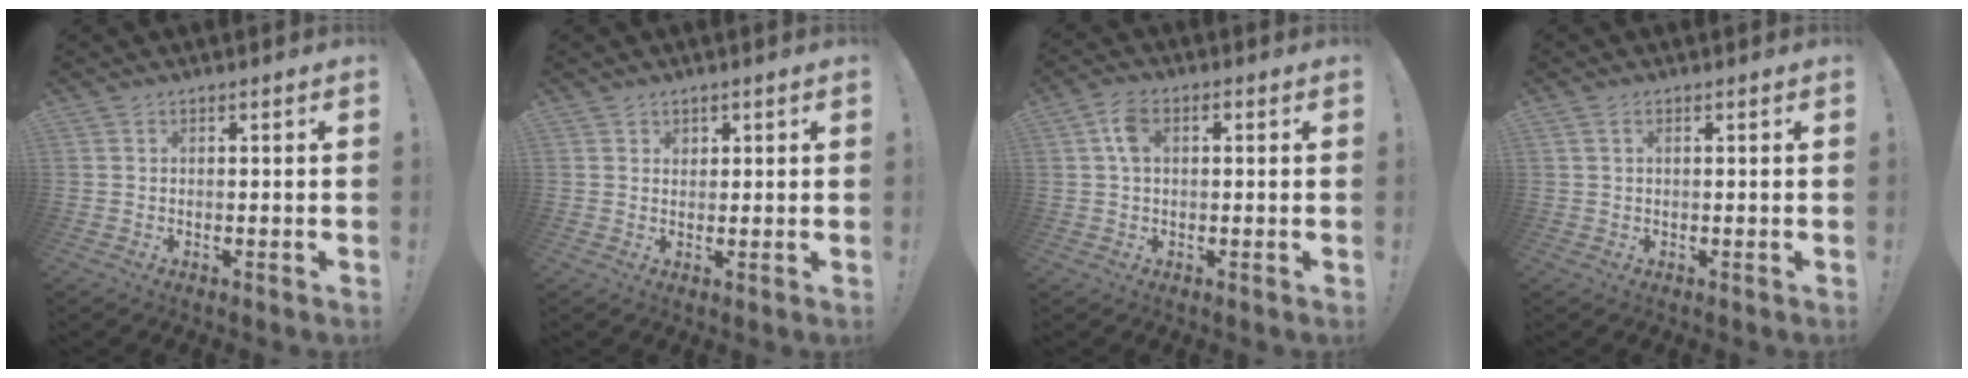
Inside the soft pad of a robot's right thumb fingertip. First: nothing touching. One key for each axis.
{"total": 1.7, "fx": 1.3, "fy": 1.1, "fz": 0.1, "tx": 0.012, "ty": -0.007, "tz": 0.022}
{"total": 5.4, "fx": 0.7, "fy": 3.3, "fz": 4.2, "tx": -0.074, "ty": 0.007, "tz": 0.010}
{"total": 1.2, "fx": 0.4, "fy": 0.6, "fz": 0.9, "tx": -0.026, "ty": 0.005, "tz": 0.009}